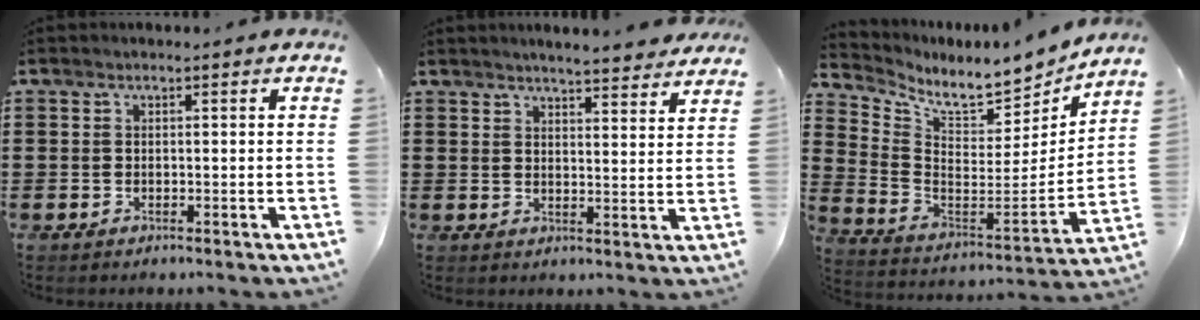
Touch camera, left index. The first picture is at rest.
{"total": 4.0, "force": [4.0, -0.3, 0.7], "torque": [-0.027, -0.018, 0.071]}
{"total": 7.2, "force": [6.6, 1.5, 2.3], "torque": [-0.075, -0.063, 0.110]}